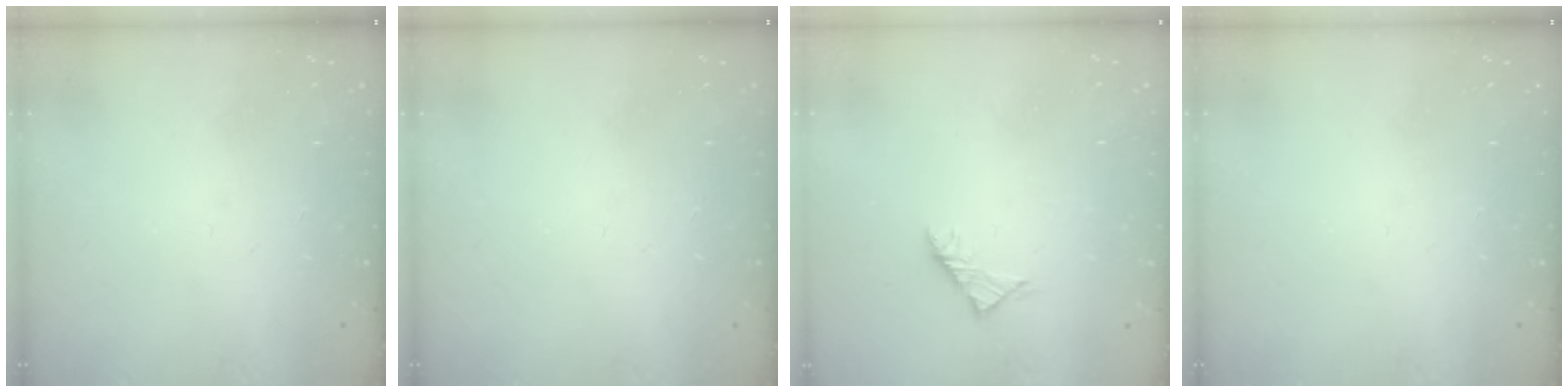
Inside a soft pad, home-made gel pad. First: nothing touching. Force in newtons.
{"total": 0.0}
{"total": 2.9, "press": 2.8, "slide": 0.8}
{"total": 0.0}